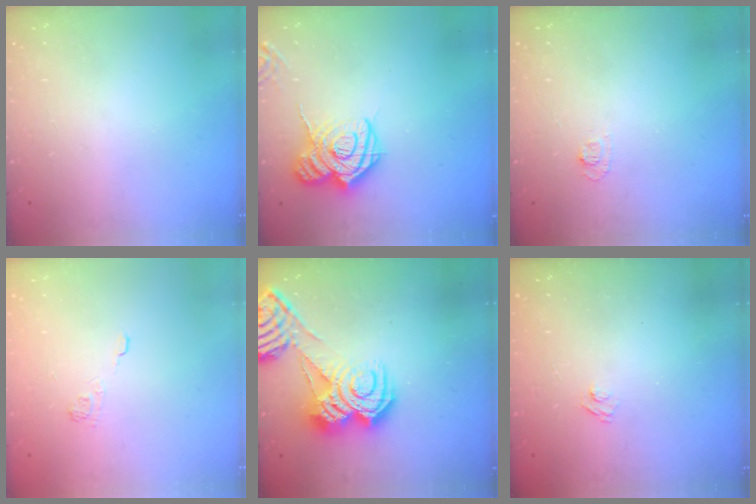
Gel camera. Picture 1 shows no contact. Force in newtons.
{"total": 14.7, "press": 14.6, "slide": 1.5}
{"total": 4.1, "press": 4.1, "slide": 0.5}
{"total": 2.3, "press": 1.8, "slide": 1.3}
{"total": 12.3, "press": 12.2, "slide": 1.2}
{"total": 2.7, "press": 2.5, "slide": 0.9}